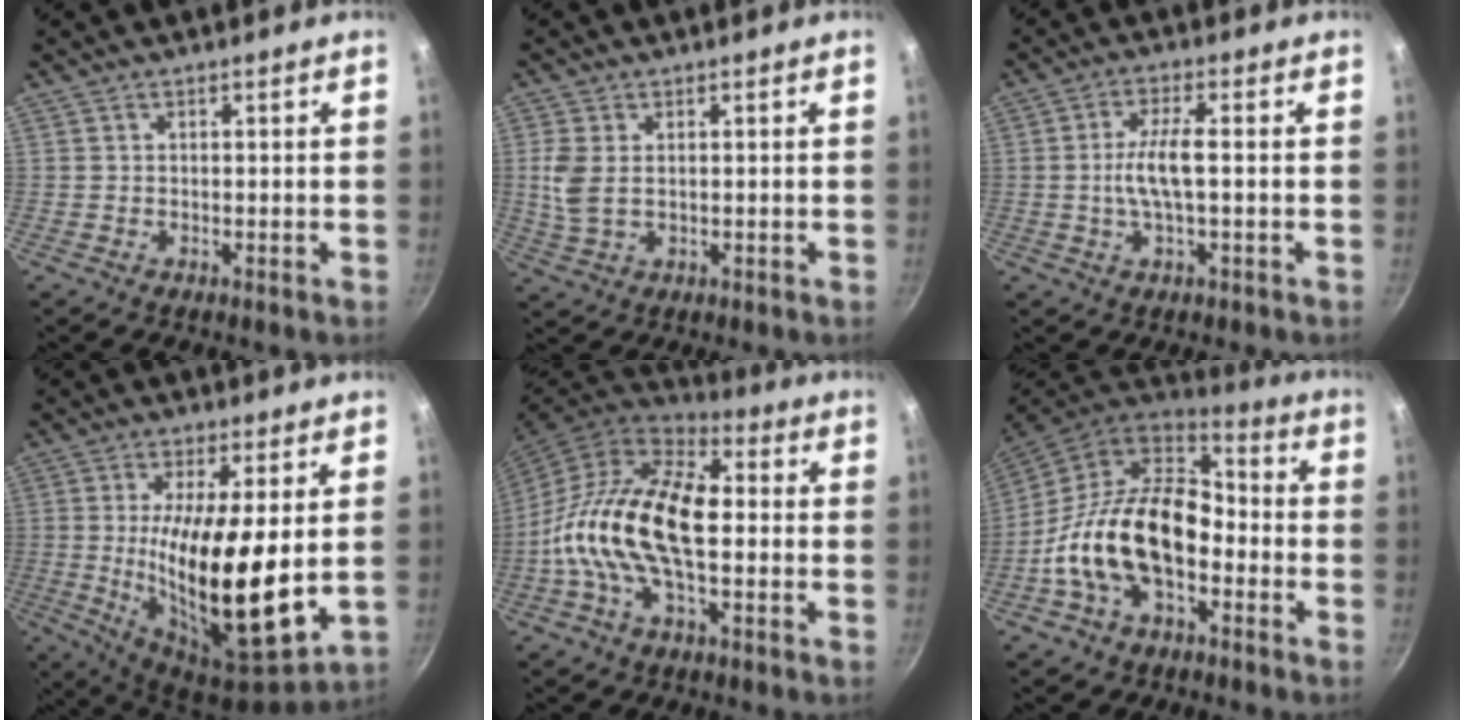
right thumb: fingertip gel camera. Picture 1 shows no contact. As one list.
[{"total": 5.4, "force": [0.7, 3.3, 4.2], "torque": [-0.092, -0.004, 0.018]}, {"total": 5.9, "force": [-0.3, 1.4, 5.7], "torque": [-0.122, 0.012, -0.009]}, {"total": 19.7, "force": [0.9, 5.8, 18.8], "torque": [-0.323, -0.038, 0.021]}, {"total": 20.3, "force": [-1.2, 10.7, 17.2], "torque": [-0.305, 0.031, -0.041]}, {"total": 20.5, "force": [-4.5, 12.6, 15.5], "torque": [-0.256, 0.047, -0.093]}]